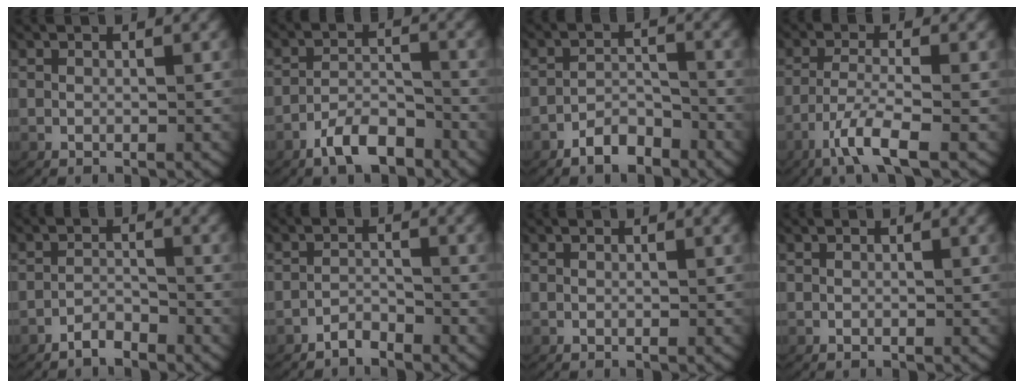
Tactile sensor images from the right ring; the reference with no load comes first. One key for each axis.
{"total": 4.4, "fx": -3.6, "fy": 1.8, "fz": 1.8, "tx": -0.027, "ty": -0.004, "tz": -0.064}
{"total": 3.4, "fx": -2.9, "fy": 1.5, "fz": 0.8, "tx": -0.008, "ty": -0.002, "tz": -0.055}
{"total": 4.9, "fx": -2.4, "fy": 1.2, "fz": 4.0, "tx": -0.092, "ty": -0.023, "tz": -0.031}
{"total": 2.4, "fx": -2.2, "fy": 0.8, "fz": 0.5, "tx": -0.010, "ty": -0.005, "tz": -0.042}
{"total": 2.2, "fx": -2.1, "fy": 0.7, "fz": 0.3, "tx": -0.005, "ty": -0.006, "tz": -0.039}
{"total": 0.0}
{"total": 0.0}